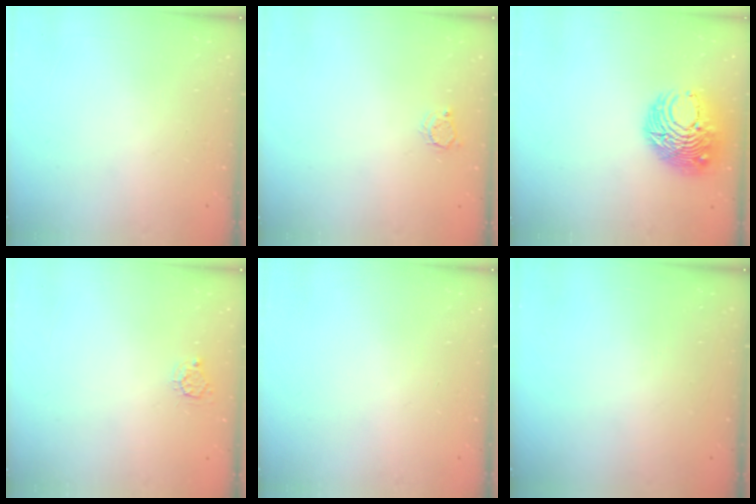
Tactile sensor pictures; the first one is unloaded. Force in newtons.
{"total": 3.4, "press": 3.4, "slide": 0.4}
{"total": 10.7, "press": 10.6, "slide": 1.3}
{"total": 3.9, "press": 3.8, "slide": 0.3}
{"total": 0.0}
{"total": 0.0}